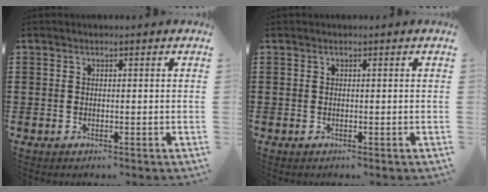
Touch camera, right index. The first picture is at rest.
{"total": 0.0}